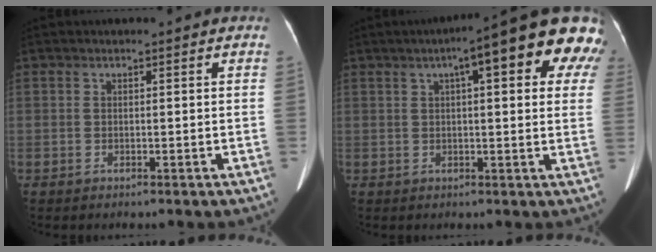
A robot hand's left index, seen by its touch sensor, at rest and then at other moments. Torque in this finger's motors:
{"motor_torque": [1.12, -1.02, 1.05, 0.21]}